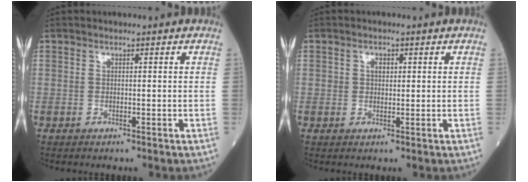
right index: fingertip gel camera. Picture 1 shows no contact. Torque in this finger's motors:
{"motor_torque": [-0.01, 0.01, 0.00, 0.03]}